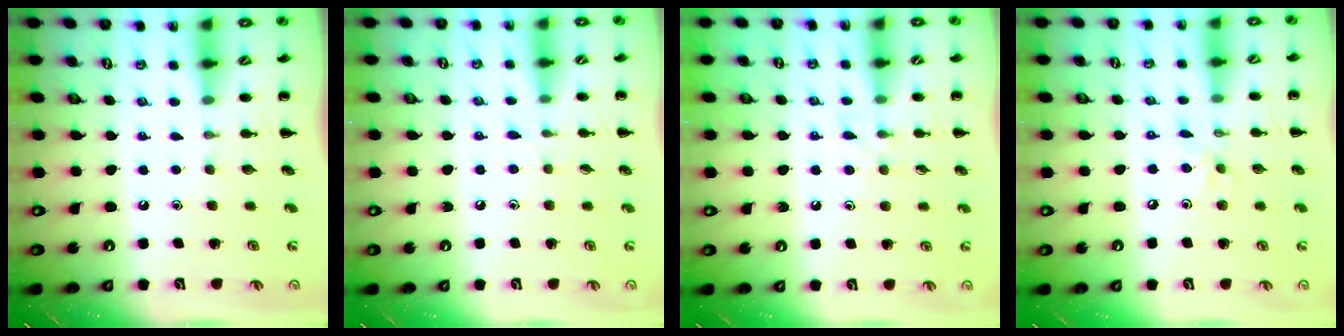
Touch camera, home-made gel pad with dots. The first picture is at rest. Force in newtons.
{"total": 3.7, "press": 3.3, "slide": 1.7}
{"total": 5.2, "press": 4.7, "slide": 2.2}
{"total": 3.4, "press": 3.2, "slide": 1.0}